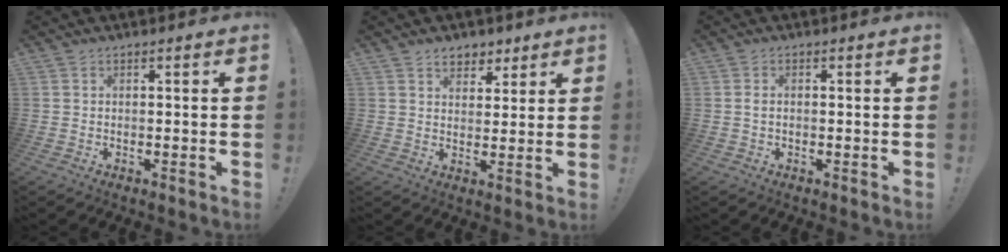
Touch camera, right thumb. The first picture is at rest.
{"total": 6.0, "force": [4.0, 4.1, 1.4], "torque": [-0.006, -0.024, 0.074]}
{"total": 1.1, "force": [0.0, 0.5, 1.0], "torque": [-0.026, 0.006, 0.001]}